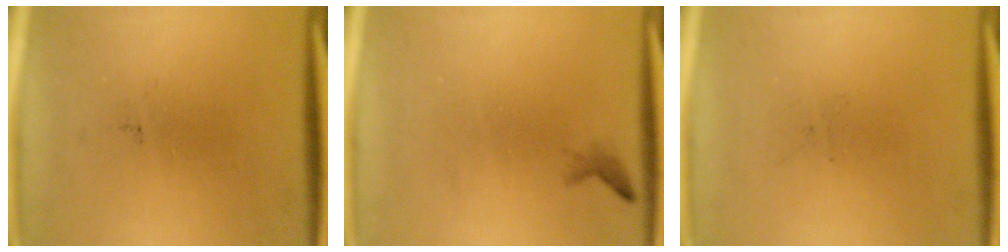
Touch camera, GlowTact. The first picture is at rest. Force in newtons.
{"total": 0.7}
{"total": 0.0}